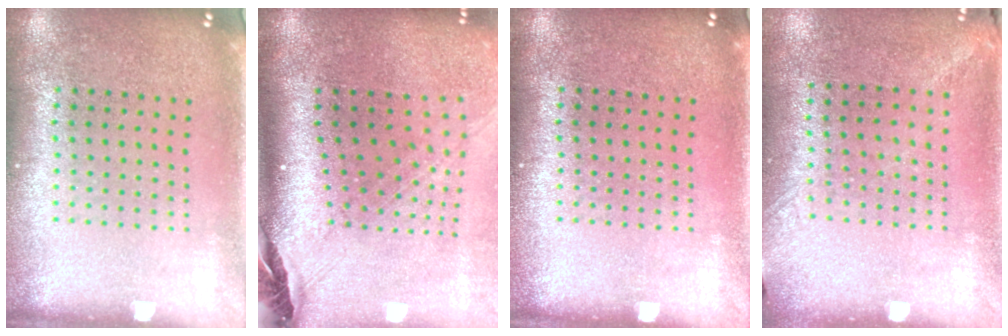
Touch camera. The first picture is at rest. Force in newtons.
{"total": 2.5, "press": 1.7, "slide": 1.8}
{"total": 0.0}
{"total": 1.3, "press": 1.0, "slide": 0.9}